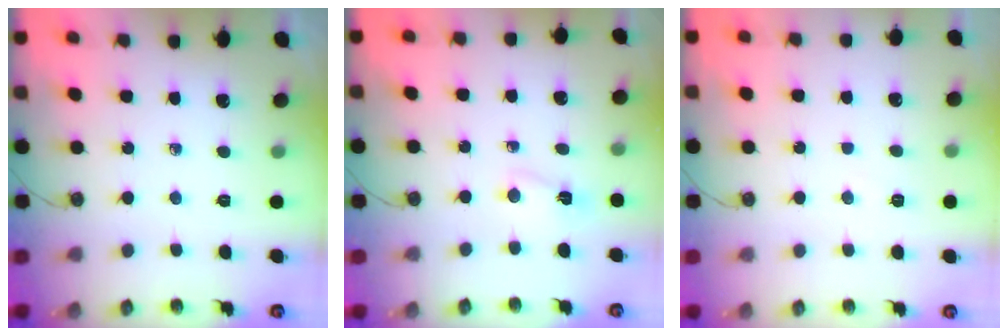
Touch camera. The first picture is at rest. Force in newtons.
{"total": 2.1, "press": 2.1, "slide": 0.4}
{"total": 3.5, "press": 3.5, "slide": 0.5}